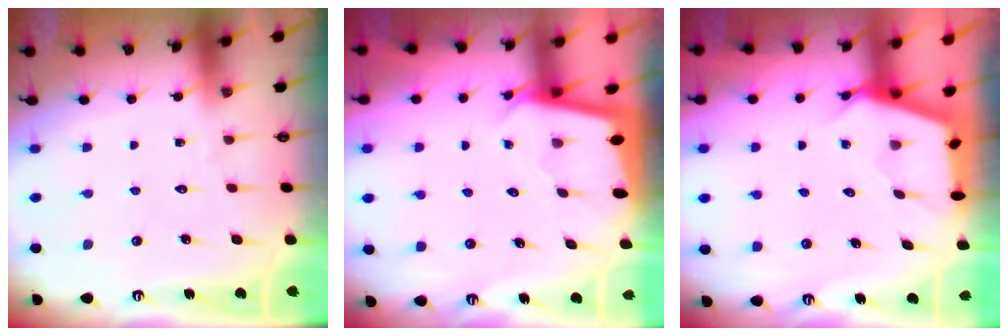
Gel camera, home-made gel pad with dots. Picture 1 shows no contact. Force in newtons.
{"total": 1.8, "press": 1.8, "slide": 0.1}
{"total": 2.7, "press": 2.7, "slide": 0.3}